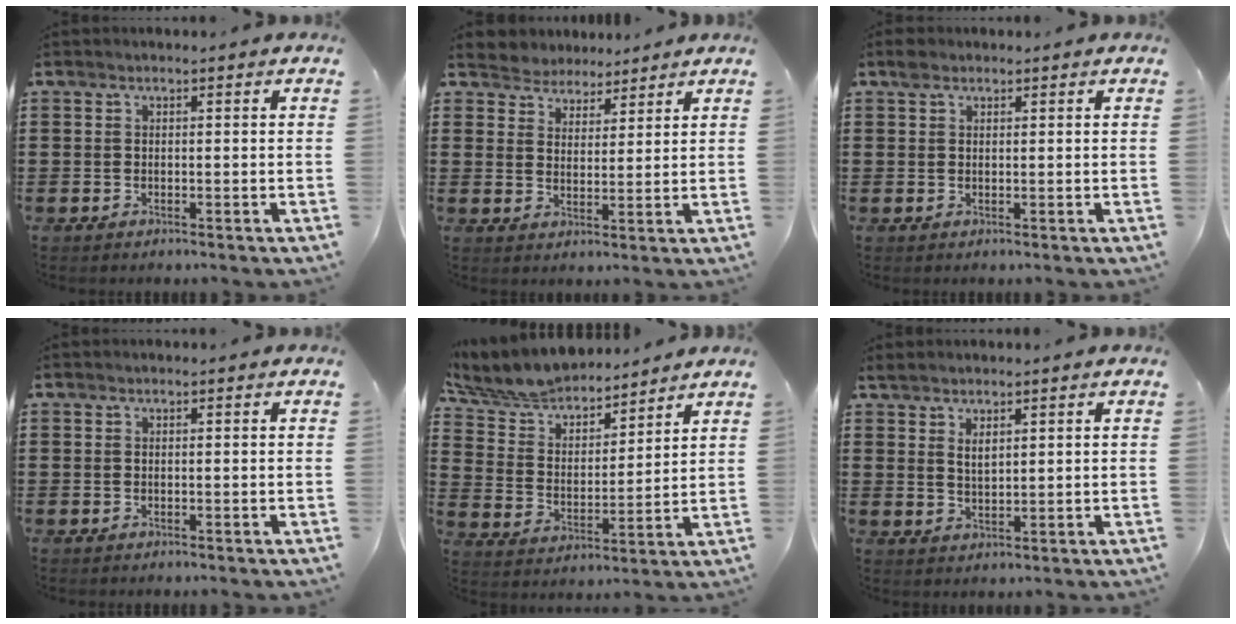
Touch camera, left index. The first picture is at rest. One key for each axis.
{"total": 4.2, "fx": 3.8, "fy": 1.6, "fz": -0.5, "tx": -0.011, "ty": -0.010, "tz": 0.069}
{"total": 1.4, "fx": 1.0, "fy": 0.8, "fz": 0.6, "tx": -0.014, "ty": 0.004, "tz": 0.019}
{"total": 0.0}
{"total": 7.1, "fx": 6.8, "fy": 1.5, "fz": 1.4, "tx": -0.063, "ty": -0.041, "tz": 0.117}
{"total": 2.3, "fx": 1.6, "fy": 0.8, "fz": 1.5, "tx": -0.033, "ty": 0.003, "tz": 0.029}